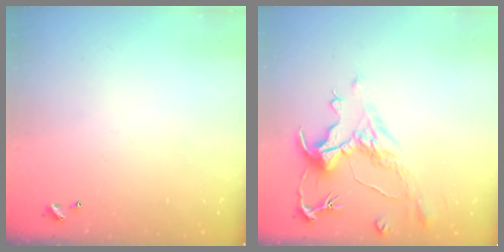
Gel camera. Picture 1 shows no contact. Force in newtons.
{"total": 1.4, "press": 0.2, "slide": 1.4}